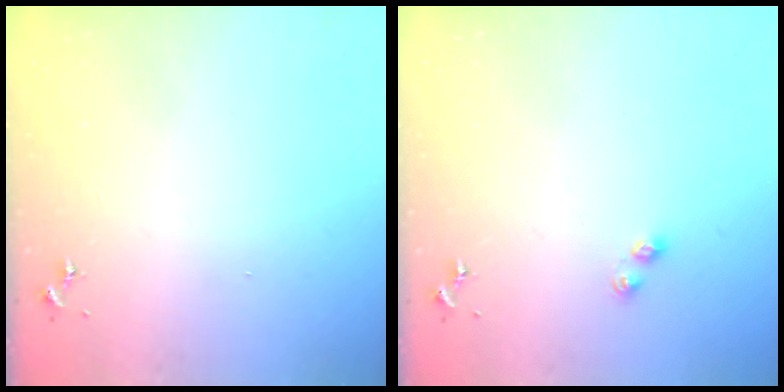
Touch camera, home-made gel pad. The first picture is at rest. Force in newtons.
{"total": 3.7, "press": 3.7, "slide": 0.5}